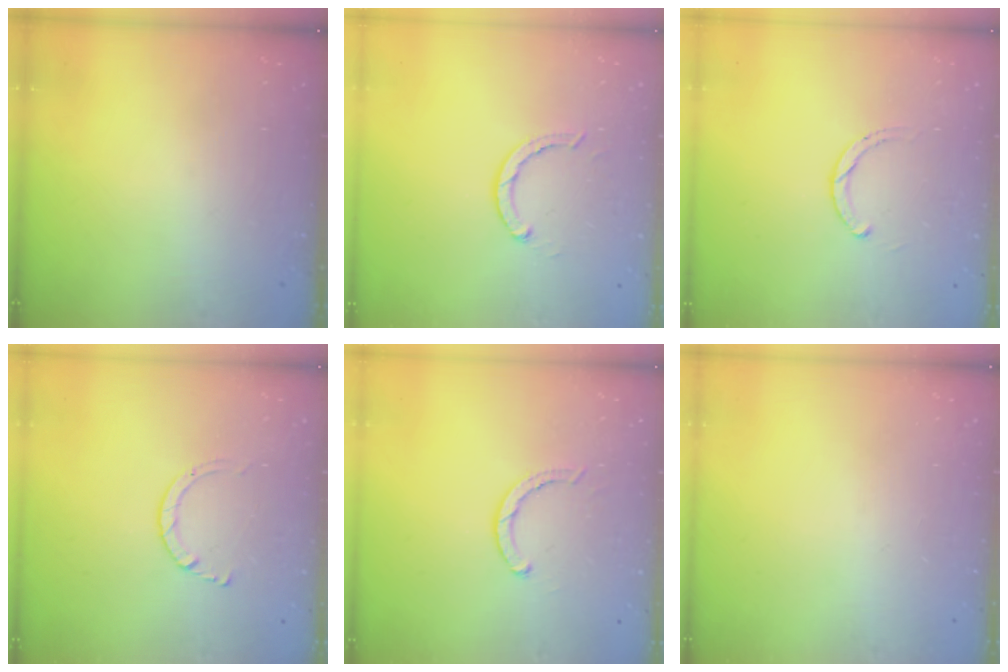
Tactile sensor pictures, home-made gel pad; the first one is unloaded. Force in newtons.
{"total": 2.9, "press": 2.9, "slide": 0.5}
{"total": 1.9, "press": 1.9, "slide": 0.2}
{"total": 2.9, "press": 2.9, "slide": 0.2}
{"total": 2.8, "press": 2.8, "slide": 0.2}
{"total": 0.0}